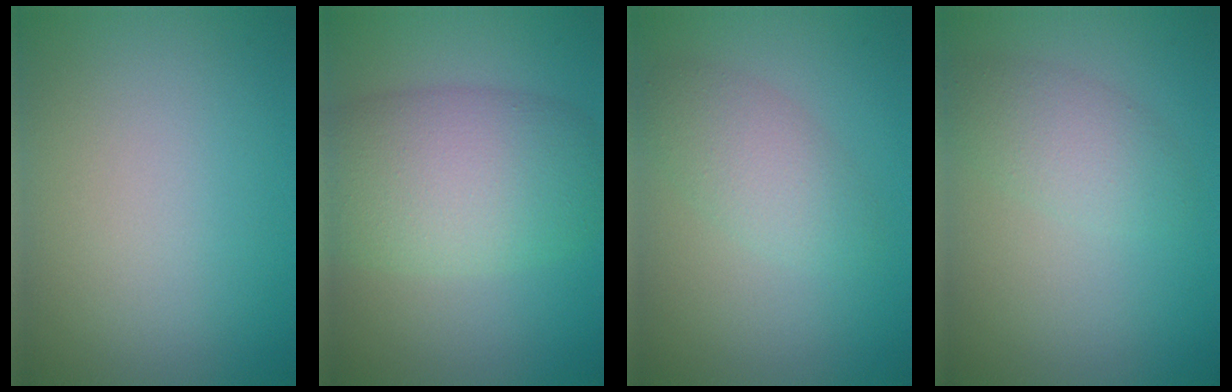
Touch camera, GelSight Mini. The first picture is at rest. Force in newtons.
{"total": 8.4, "press": 8.4, "slide": 0.4}
{"total": 3.1, "press": 3.1, "slide": 0.0}
{"total": 2.9, "press": 2.9, "slide": 0.0}